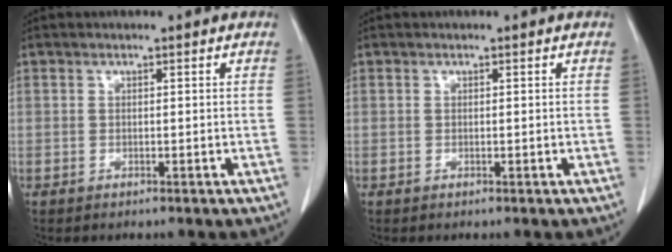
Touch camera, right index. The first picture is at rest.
{"total": 0.0}